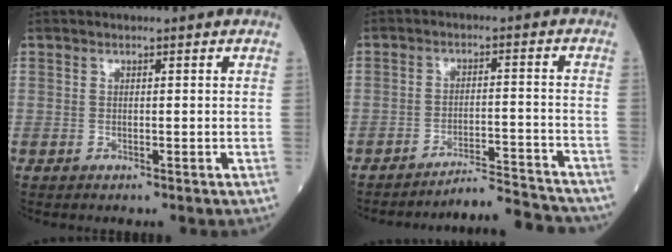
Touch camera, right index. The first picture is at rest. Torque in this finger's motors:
{"motor_torque": [0.36, -0.73, 0.04, 0.00]}